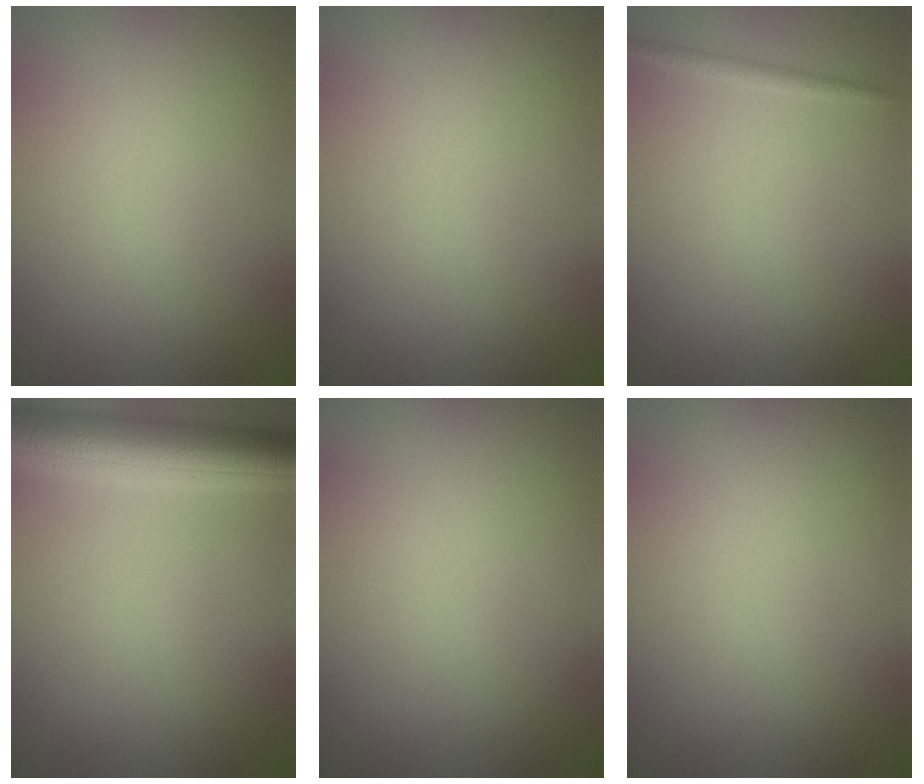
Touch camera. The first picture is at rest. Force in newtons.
{"total": 0.0}
{"total": 0.8, "press": 0.8, "slide": 0.1}
{"total": 6.3, "press": 6.3, "slide": 0.1}
{"total": 0.0}
{"total": 0.0}